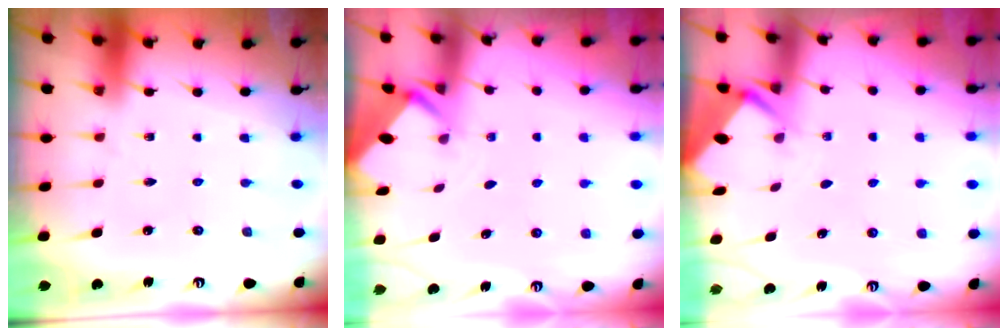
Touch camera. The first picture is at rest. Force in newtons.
{"total": 1.8, "press": 1.8, "slide": 0.1}
{"total": 2.8, "press": 2.8, "slide": 0.2}